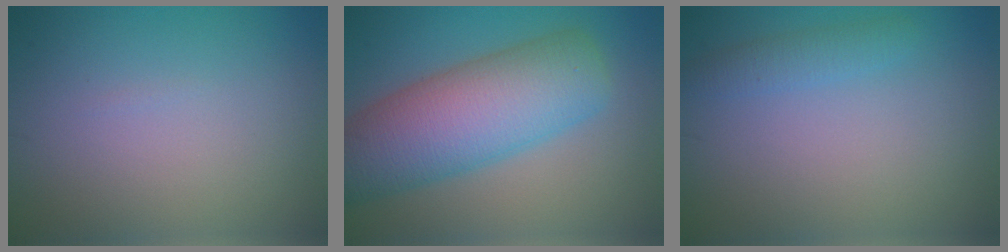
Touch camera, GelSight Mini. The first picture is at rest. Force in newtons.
{"total": 9.6, "press": 9.6, "slide": 0.3}
{"total": 1.6, "press": 1.6, "slide": 0.0}